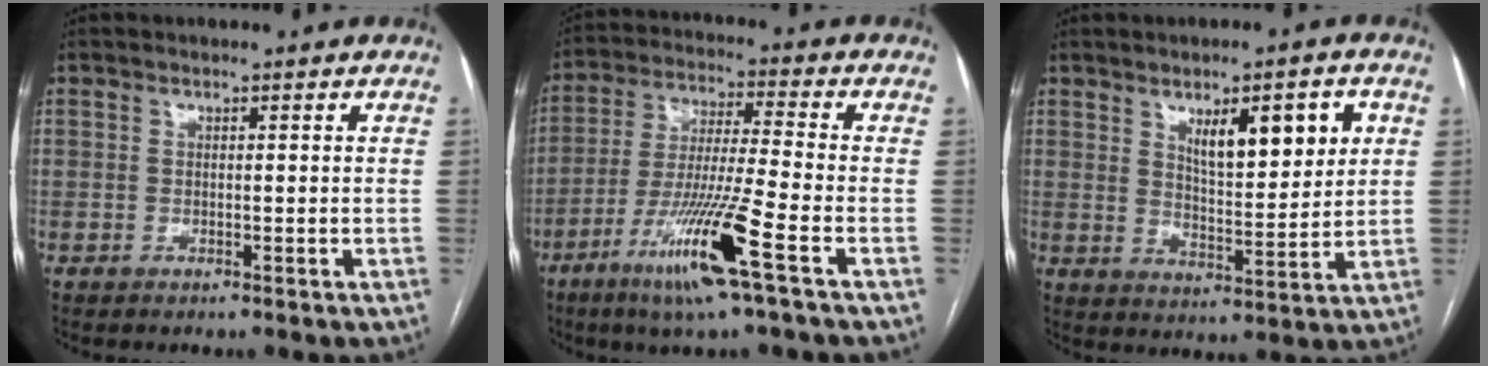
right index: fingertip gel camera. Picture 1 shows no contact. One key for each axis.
{"total": 13.5, "fx": -6.7, "fy": -1.0, "fz": 11.7, "tx": -0.235, "ty": -0.027, "tz": -0.126}
{"total": 10.0, "fx": 4.1, "fy": 2.9, "fz": 8.6, "tx": -0.132, "ty": 0.000, "tz": 0.071}